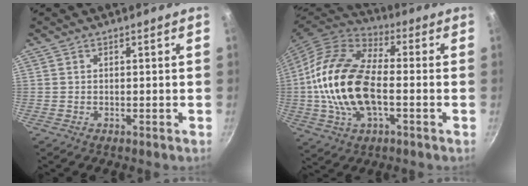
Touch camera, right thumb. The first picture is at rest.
{"total": 19.7, "force": [-1.7, 10.5, 16.5], "torque": [-0.310, 0.030, -0.044]}